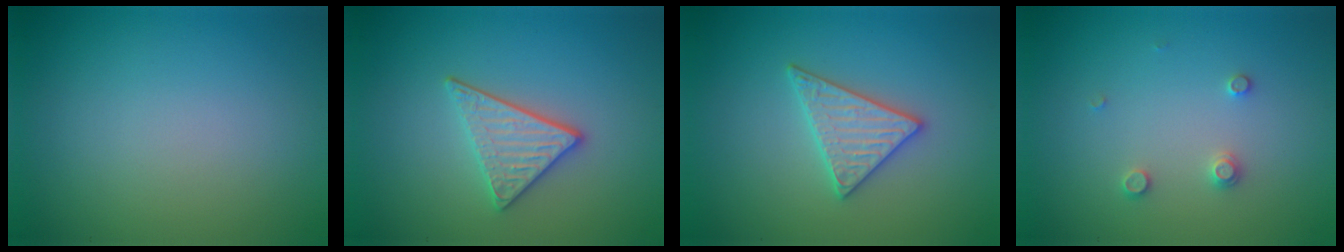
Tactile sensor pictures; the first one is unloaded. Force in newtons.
{"total": 3.2, "press": 2.9, "slide": 1.4}
{"total": 2.9, "press": 2.8, "slide": 0.5}
{"total": 1.3, "press": 1.3, "slide": 0.2}